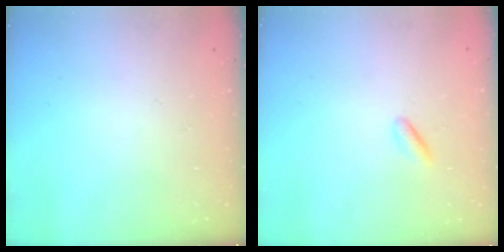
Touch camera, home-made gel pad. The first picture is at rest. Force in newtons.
{"total": 2.5, "press": 2.3, "slide": 1.0}